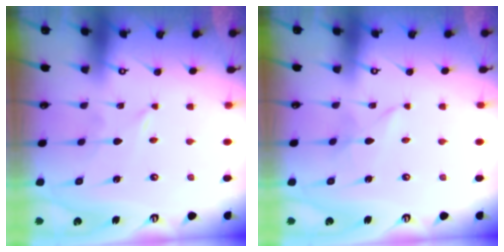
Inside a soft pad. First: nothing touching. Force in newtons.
{"total": 1.2, "press": 1.1, "slide": 0.2}